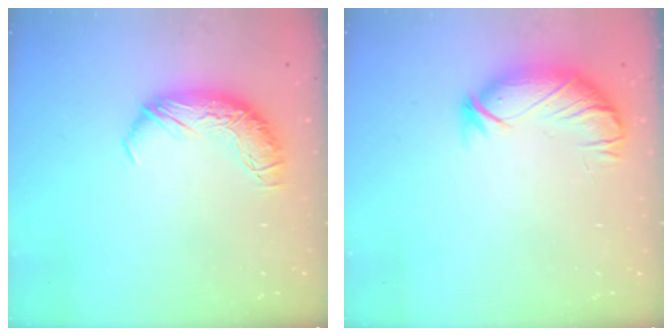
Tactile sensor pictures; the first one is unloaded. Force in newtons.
{"total": 3.7, "press": 3.1, "slide": 2.0}